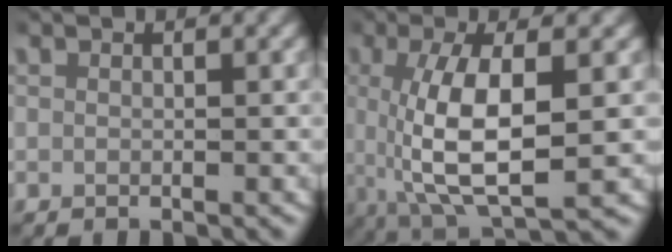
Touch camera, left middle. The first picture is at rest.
{"total": 8.6, "force": [0.3, 3.4, 7.9], "torque": [-0.147, -0.016, 0.018]}